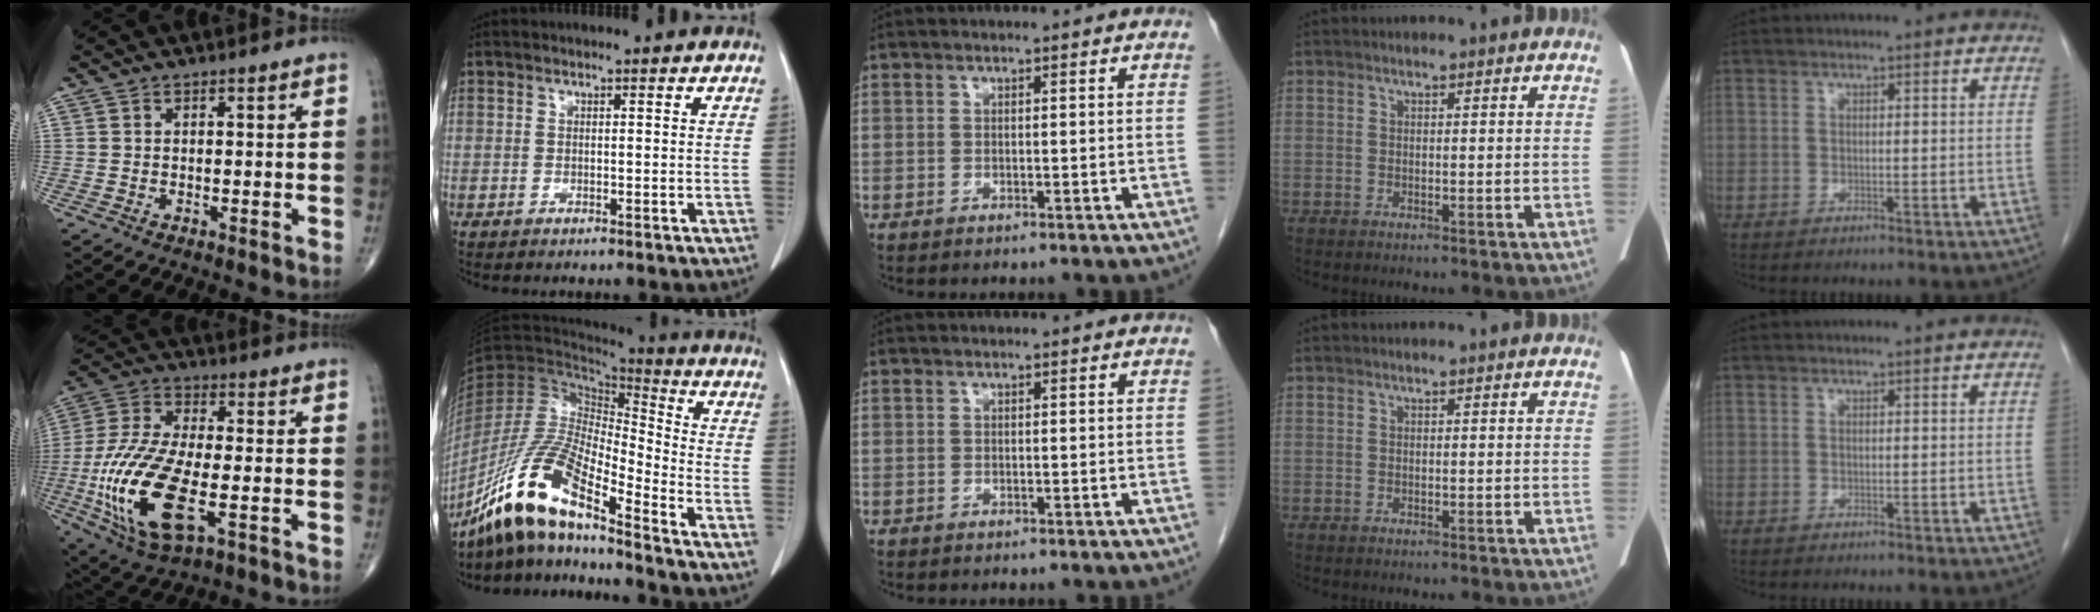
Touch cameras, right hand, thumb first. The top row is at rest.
{"thumb": {"total": 20.4, "force": [-5.4, 8.3, 17.8], "torque": [-0.392, 0.003, -0.090]}, "index": {"total": 16.3, "force": [-12.0, 2.6, 10.8], "torque": [-0.215, -0.012, -0.224]}}